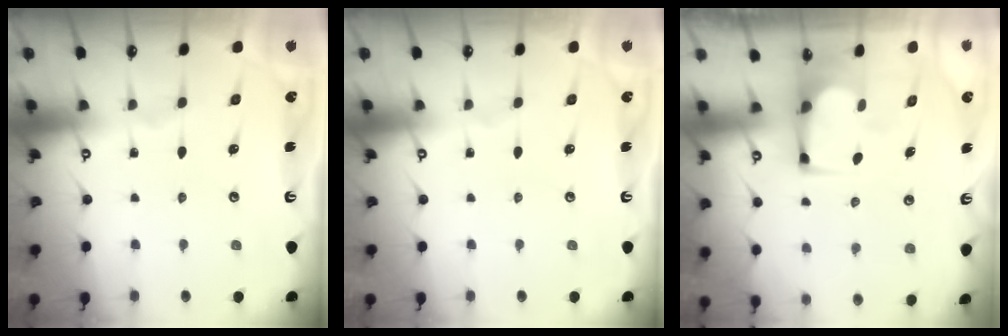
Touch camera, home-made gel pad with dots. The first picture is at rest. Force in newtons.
{"total": 0.0}
{"total": 2.8, "press": 2.8, "slide": 0.1}